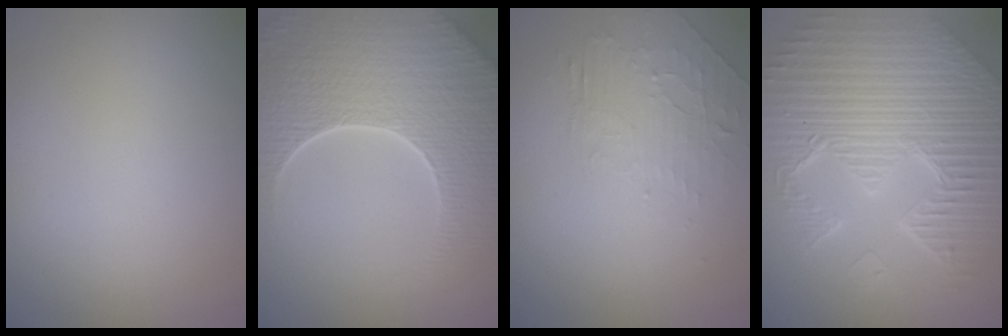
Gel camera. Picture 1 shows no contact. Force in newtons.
{"total": 9.4, "press": 6.6, "slide": 6.6}
{"total": 2.0, "press": 0.9, "slide": 1.8}
{"total": 11.3, "press": 7.2, "slide": 8.7}